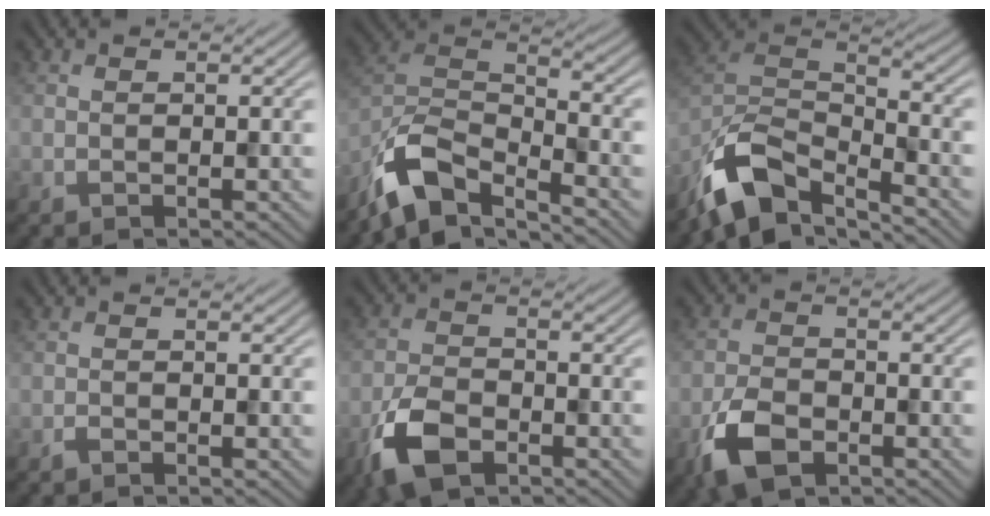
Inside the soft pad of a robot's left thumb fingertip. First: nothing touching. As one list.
[{"total": 10.1, "force": [-7.4, 3.6, 5.8], "torque": [-0.112, -0.004, -0.165]}, {"total": 11.2, "force": [-8.1, 4.2, 6.6], "torque": [-0.133, -0.009, -0.172]}, {"total": 0.6, "force": [-0.6, 0.2, 0.3], "torque": [-0.005, 0.001, -0.011]}, {"total": 7.2, "force": [-4.0, 3.9, 4.6], "torque": [-0.101, -0.007, -0.088]}, {"total": 6.4, "force": [-3.5, 3.7, 3.9], "torque": [-0.085, -0.007, -0.077]}]